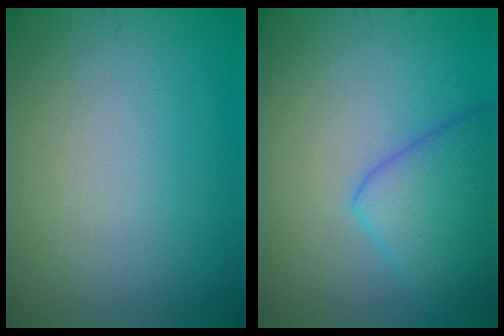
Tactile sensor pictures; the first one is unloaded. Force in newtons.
{"total": 5.2, "press": 5.2, "slide": 0.2}